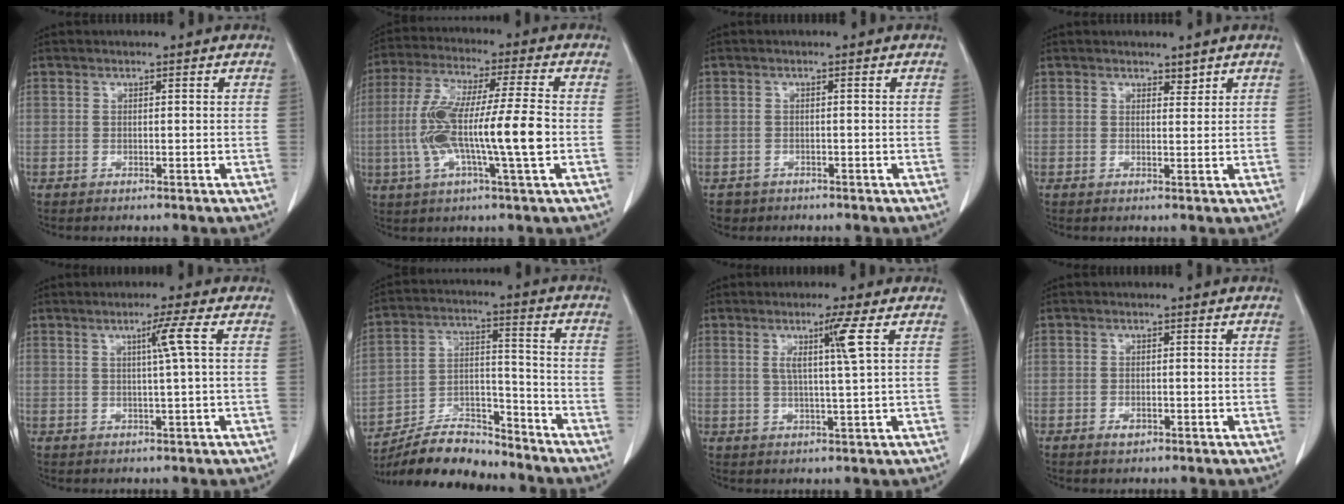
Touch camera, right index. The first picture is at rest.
{"total": 14.0, "force": [-2.0, 0.6, 13.8], "torque": [-0.272, 0.006, -0.039]}
{"total": 2.1, "force": [-1.4, 1.6, -0.1], "torque": [-0.005, 0.005, -0.022]}
{"total": 1.2, "force": [1.0, 0.4, 0.4], "torque": [-0.007, -0.007, 0.015]}
{"total": 3.4, "force": [0.8, -1.1, 3.1], "torque": [-0.055, -0.003, 0.015]}
{"total": 12.7, "force": [-11.9, 2.9, 3.4], "torque": [-0.058, 0.024, -0.212]}
{"total": 5.0, "force": [1.6, -1.3, 4.6], "torque": [-0.088, -0.006, 0.030]}
{"total": 1.4, "force": [-0.8, 0.8, 0.8], "torque": [-0.014, 0.002, -0.009]}